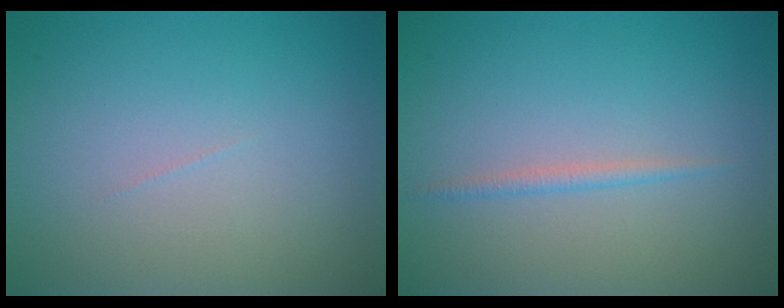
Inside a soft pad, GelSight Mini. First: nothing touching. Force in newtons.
{"total": 0.7, "press": 0.7, "slide": 0.1}